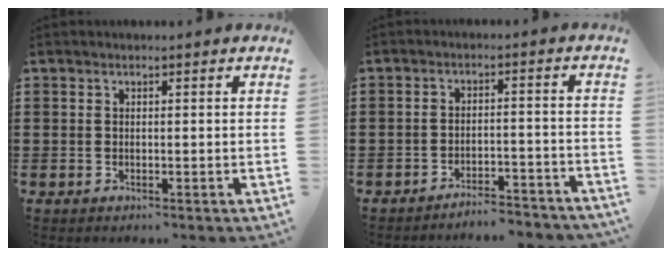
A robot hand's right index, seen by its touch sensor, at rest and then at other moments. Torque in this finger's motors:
{"motor_torque": [-1.08, 1.06, -1.05, 0.05]}